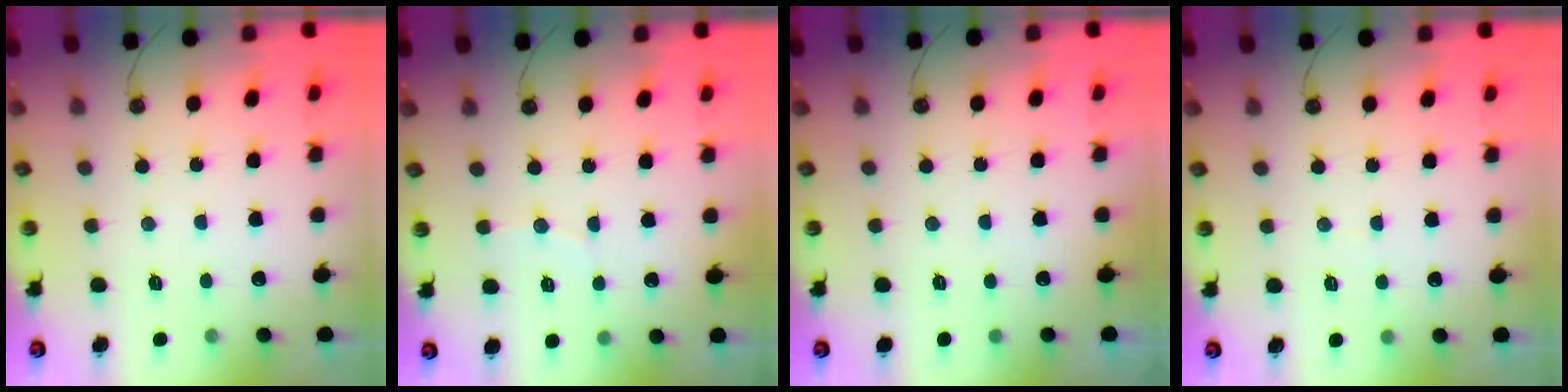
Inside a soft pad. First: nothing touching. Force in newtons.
{"total": 4.5, "press": 4.2, "slide": 1.6}
{"total": 1.7, "press": 0.4, "slide": 1.6}
{"total": 1.9, "press": 1.9, "slide": 0.2}